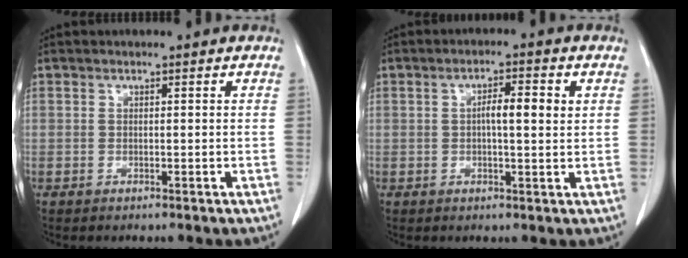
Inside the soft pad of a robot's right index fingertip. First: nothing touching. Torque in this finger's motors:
{"motor_torque": [0.33, 0.22, 0.04, 0.06]}